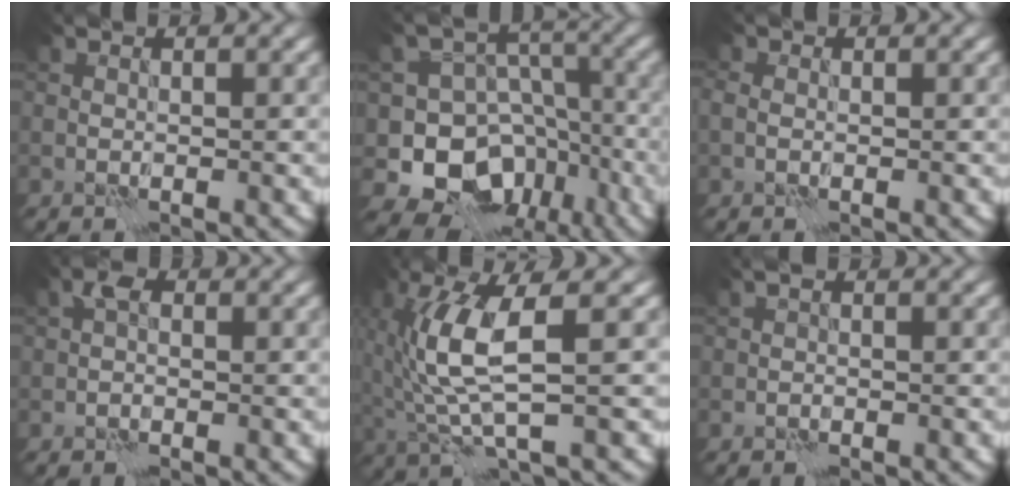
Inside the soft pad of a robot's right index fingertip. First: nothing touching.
{"total": 11.9, "force": [-5.1, 9.6, 4.8], "torque": [-0.071, -0.002, -0.097]}
{"total": 1.3, "force": [-0.1, 1.0, 0.7], "torque": [-0.014, 0.000, -0.006]}
{"total": 1.8, "force": [0.2, 1.3, 1.3], "torque": [-0.022, 0.006, -0.004]}
{"total": 6.6, "force": [0.5, 1.7, 6.3], "torque": [-0.151, -0.001, 0.015]}
{"total": 0.9, "force": [-0.1, 0.7, 0.6], "torque": [-0.010, 0.002, -0.005]}